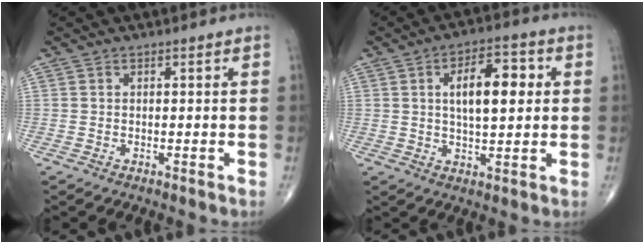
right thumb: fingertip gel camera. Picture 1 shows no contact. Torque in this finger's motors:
{"motor_torque": [-0.32, 0.24, 0.68, 0.09, 0.08]}